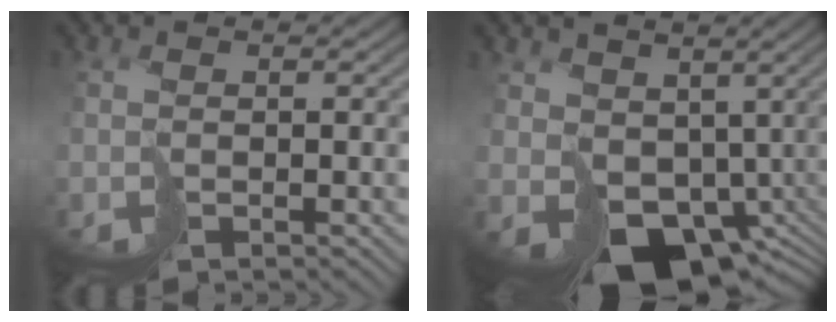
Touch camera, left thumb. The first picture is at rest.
{"total": 9.4, "force": [-0.3, 7.4, 5.8], "torque": [-0.124, -0.034, 0.021]}